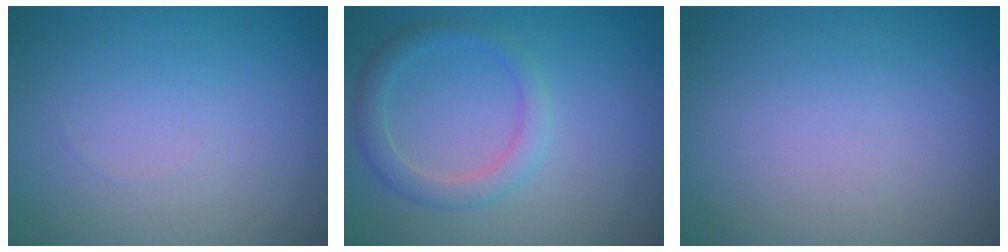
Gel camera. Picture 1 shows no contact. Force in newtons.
{"total": 2.4, "press": 2.4, "slide": 0.2}
{"total": 0.0}